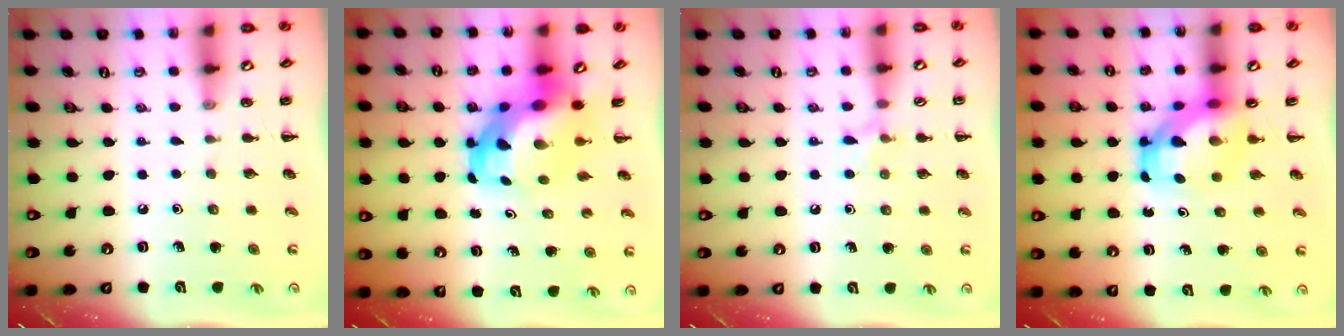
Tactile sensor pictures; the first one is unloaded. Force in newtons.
{"total": 7.1, "press": 6.9, "slide": 1.9}
{"total": 6.0, "press": 5.7, "slide": 2.0}
{"total": 5.5, "press": 5.3, "slide": 1.6}